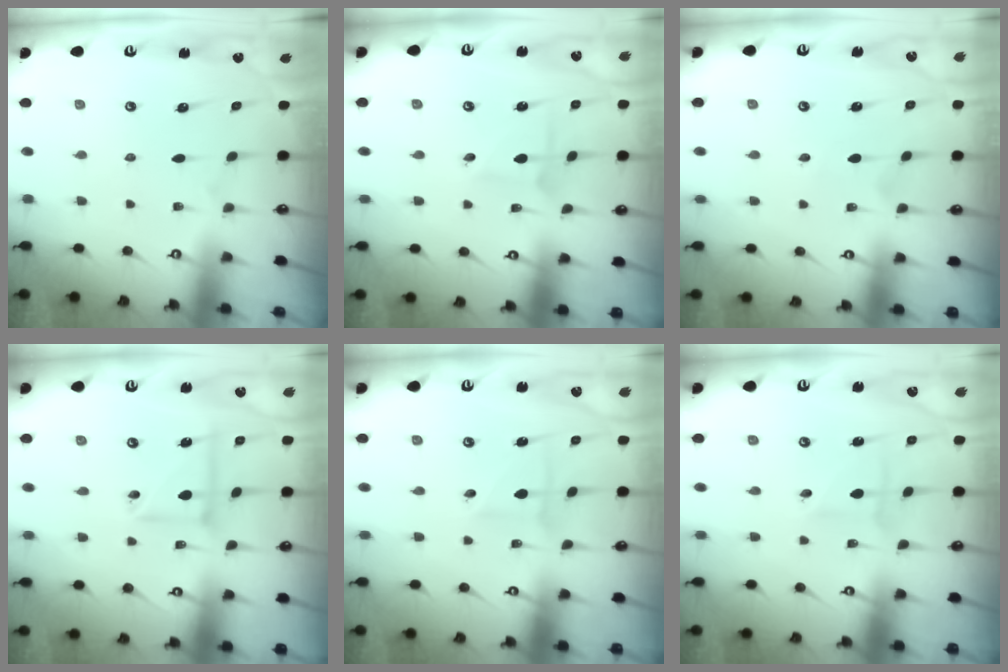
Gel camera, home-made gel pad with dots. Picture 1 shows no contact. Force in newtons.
{"total": 2.0, "press": 2.0, "slide": 0.2}
{"total": 2.8, "press": 2.7, "slide": 0.3}
{"total": 7.0, "press": 7.0, "slide": 0.4}
{"total": 2.5, "press": 2.5, "slide": 0.1}
{"total": 2.4, "press": 2.4, "slide": 0.2}